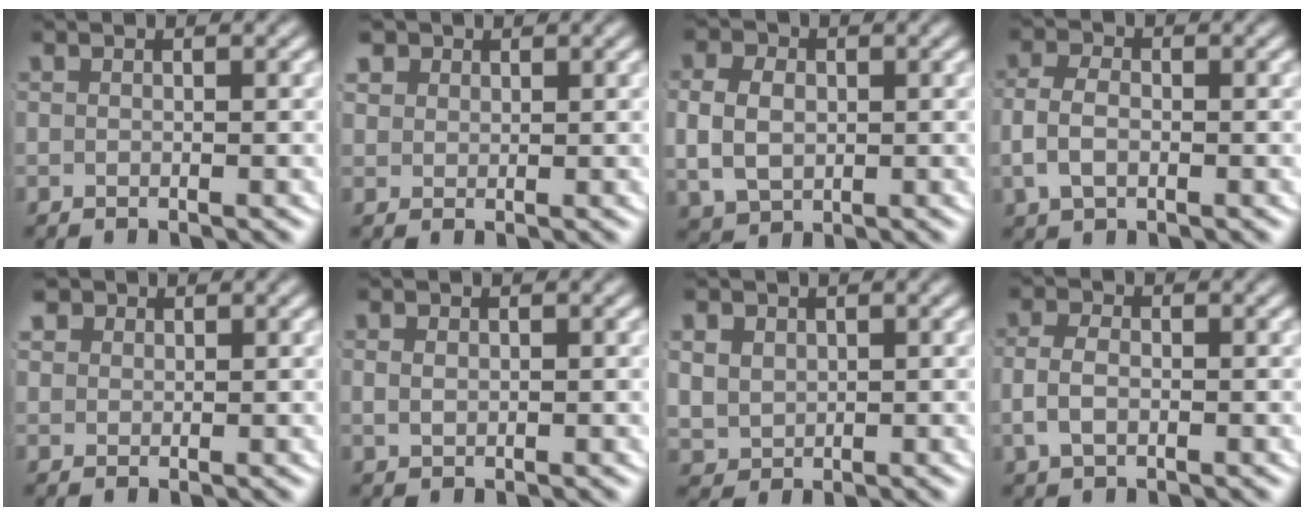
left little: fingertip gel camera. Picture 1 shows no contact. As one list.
[{"total": 2.2, "force": [1.4, 1.6, 0.7], "torque": [-0.027, -0.007, 0.033]}, {"total": 4.7, "force": [0.2, 3.9, 2.7], "torque": [-0.057, -0.008, 0.011]}, {"total": 3.1, "force": [-0.5, 2.3, 2.1], "torque": [-0.052, -0.005, -0.004]}, {"total": 1.9, "force": [1.3, 1.3, 0.6], "torque": [-0.022, -0.005, 0.031]}, {"total": 0.6, "force": [0.2, 0.4, 0.5], "torque": [-0.012, -0.006, 0.012]}, {"total": 3.7, "force": [0.7, 3.3, 1.4], "torque": [-0.050, -0.018, 0.026]}, {"total": 2.6, "force": [-0.4, 1.8, 1.8], "torque": [-0.043, -0.004, -0.002]}]